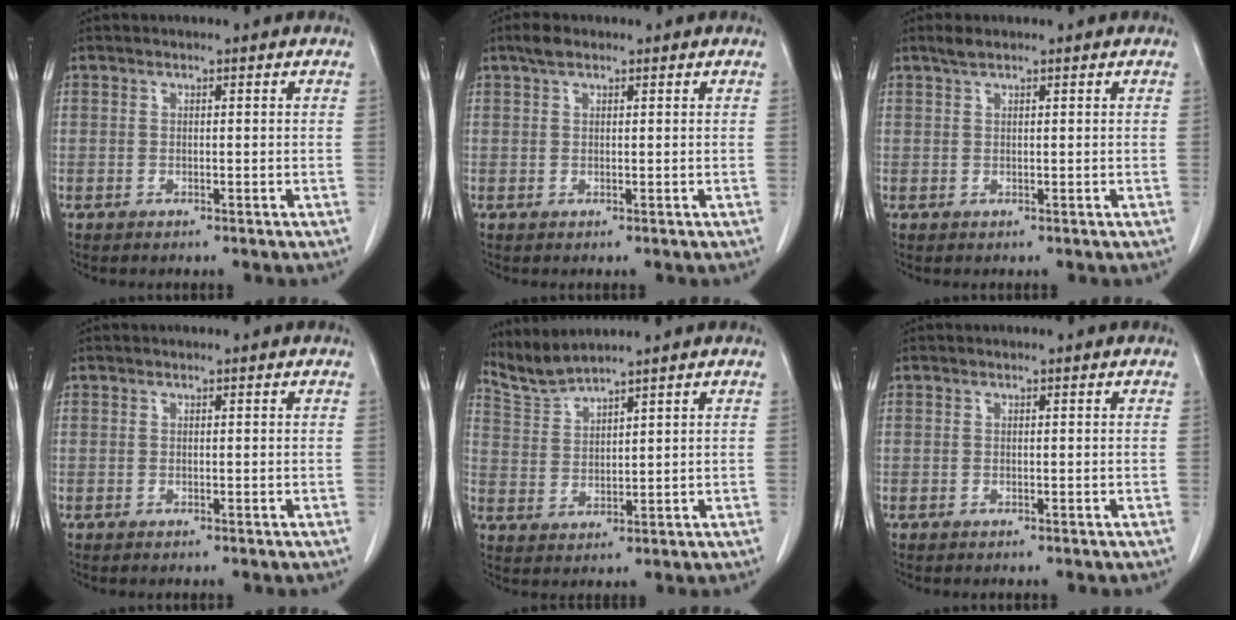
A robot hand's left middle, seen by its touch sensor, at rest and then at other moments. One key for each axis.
{"total": 1.9, "fx": 1.4, "fy": 0.7, "fz": 1.1, "tx": -0.026, "ty": 0.011, "tz": 0.025}
{"total": 1.4, "fx": 1.1, "fy": 0.2, "fz": 0.8, "tx": -0.022, "ty": 0.005, "tz": 0.025}
{"total": 0.0}
{"total": 4.4, "fx": 4.2, "fy": -1.1, "fz": -0.1, "tx": -0.011, "ty": -0.005, "tz": 0.098}
{"total": 0.0}